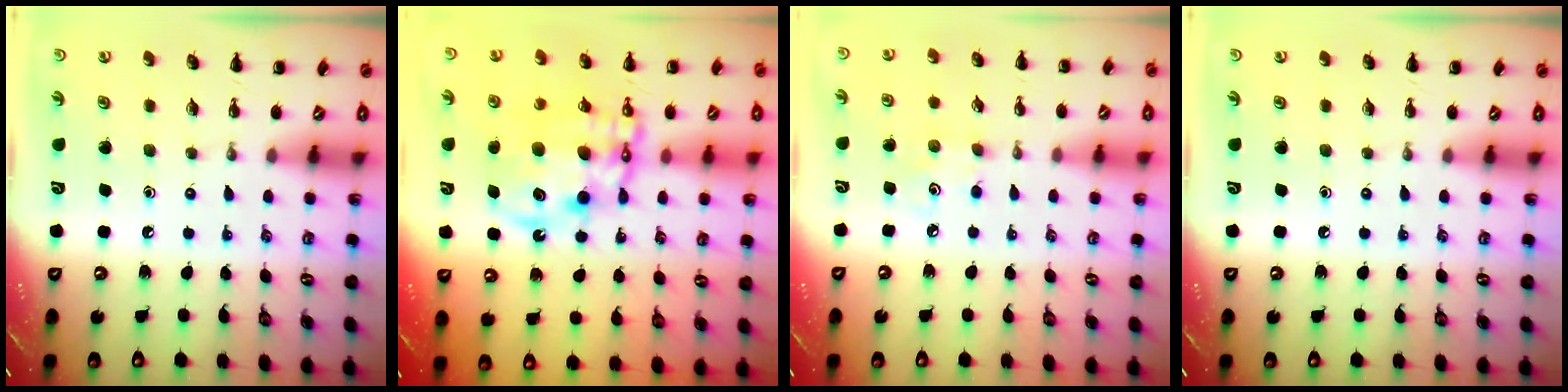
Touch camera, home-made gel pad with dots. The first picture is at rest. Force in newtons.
{"total": 14.2, "press": 13.8, "slide": 3.4}
{"total": 3.6, "press": 3.5, "slide": 1.0}
{"total": 0.0}